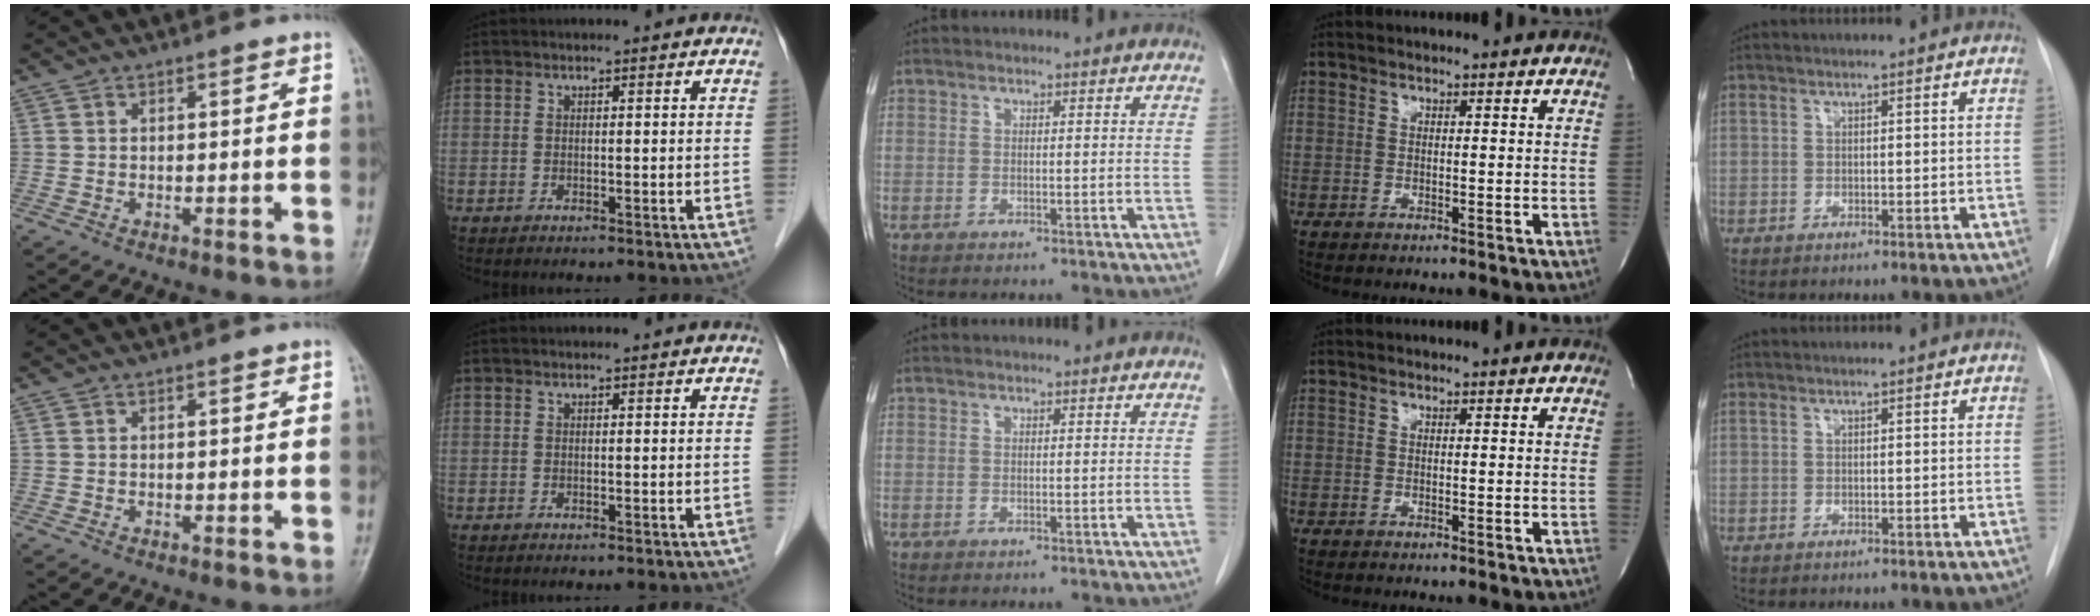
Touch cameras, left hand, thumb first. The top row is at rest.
{}